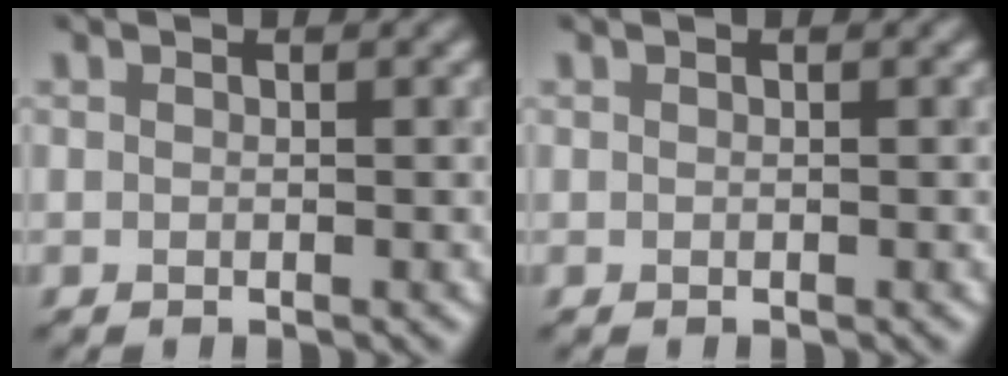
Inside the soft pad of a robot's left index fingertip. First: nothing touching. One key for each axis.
{"total": 0.0}